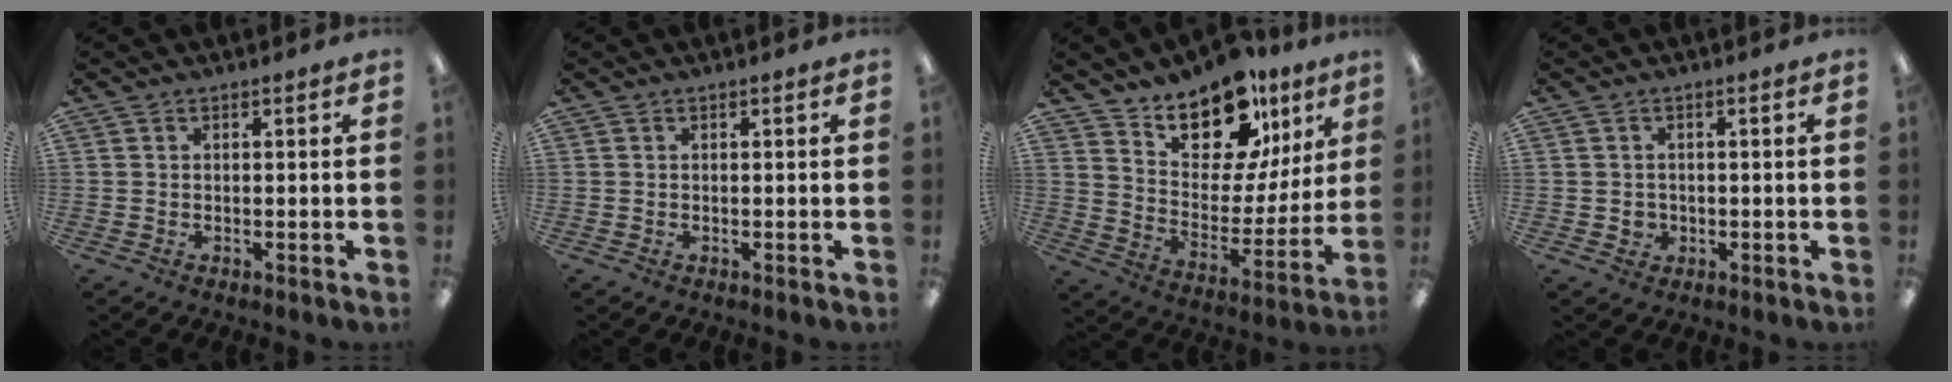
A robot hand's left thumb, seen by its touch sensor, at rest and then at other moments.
{"total": 0.0}
{"total": 17.3, "force": [13.5, 8.0, 7.4], "torque": [-0.127, -0.094, 0.240]}
{"total": 2.1, "force": [0.0, 2.0, 0.6], "torque": [-0.006, 0.000, -0.003]}